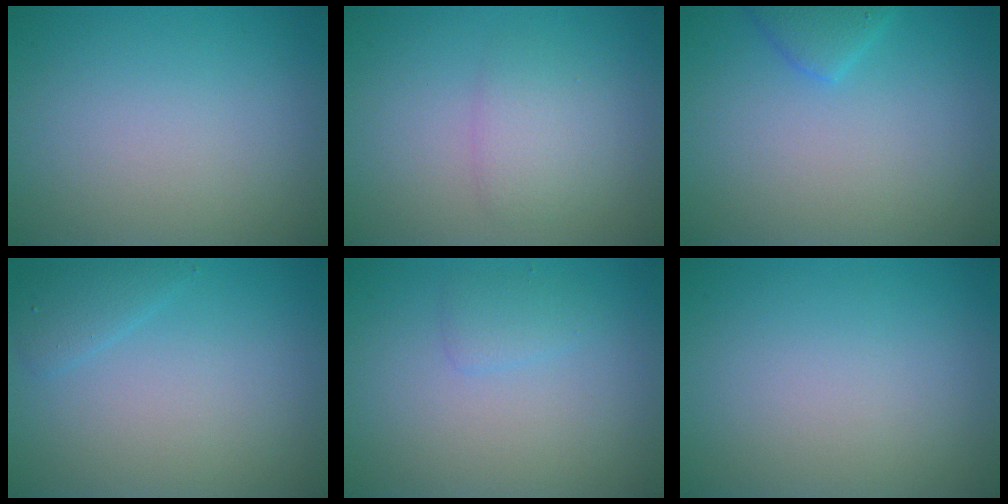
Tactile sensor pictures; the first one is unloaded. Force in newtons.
{"total": 2.1, "press": 2.1, "slide": 0.1}
{"total": 1.9, "press": 1.9, "slide": 0.1}
{"total": 1.4, "press": 1.4, "slide": 0.1}
{"total": 1.2, "press": 1.2, "slide": 0.1}
{"total": 0.0}